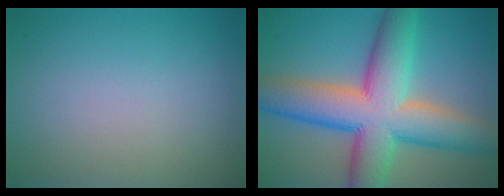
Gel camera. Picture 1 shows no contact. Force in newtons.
{"total": 12.1, "press": 12.1, "slide": 0.5}